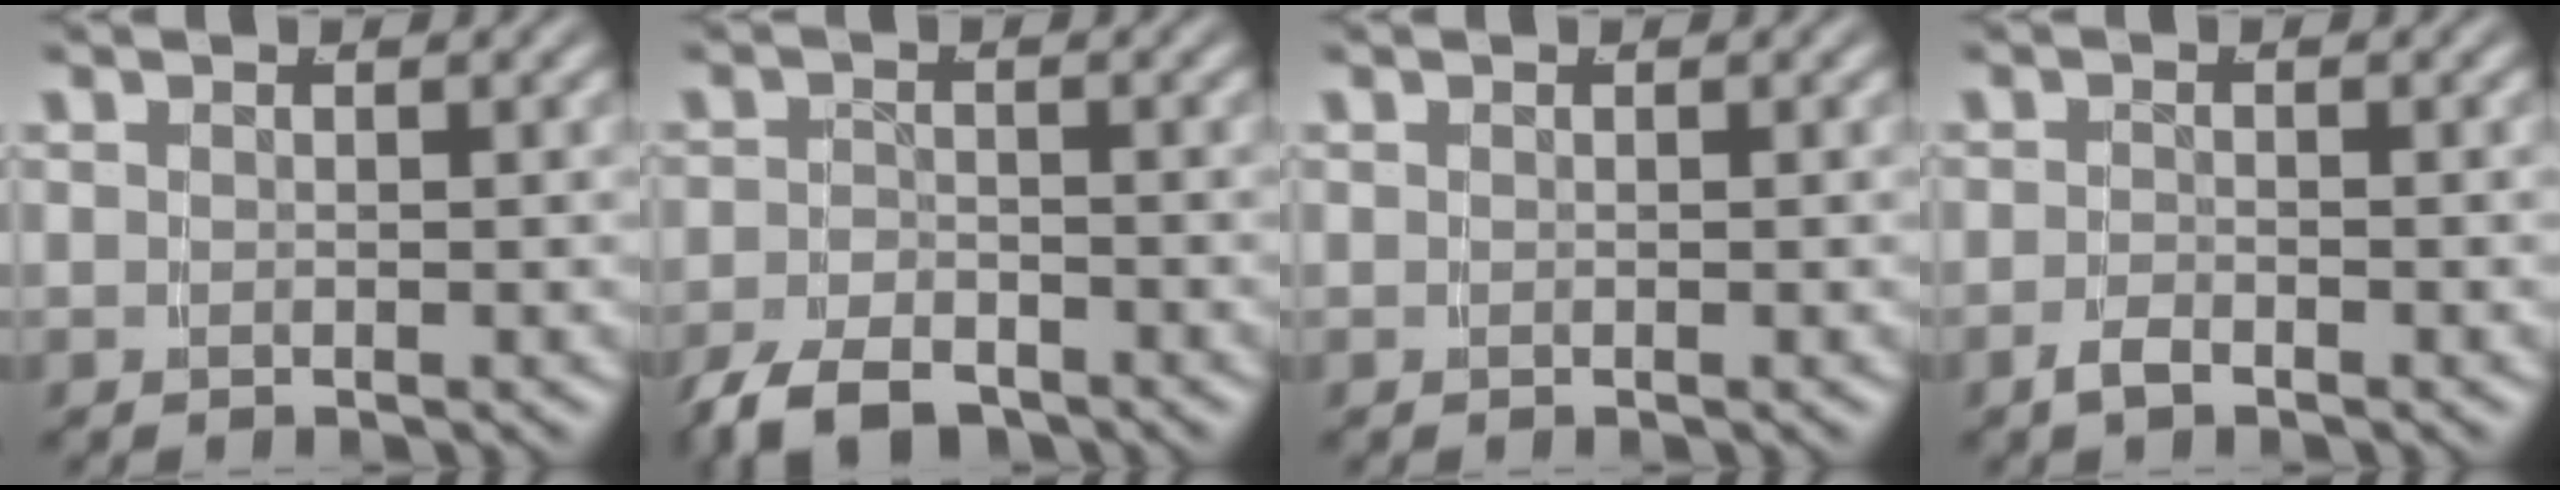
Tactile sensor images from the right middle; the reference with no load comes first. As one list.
[{"total": 4.7, "force": [-3.9, 1.8, 1.9], "torque": [-0.036, -0.018, -0.058]}, {"total": 0.0}, {"total": 1.3, "force": [-1.2, -0.1, 0.4], "torque": [-0.007, -0.005, -0.020]}]